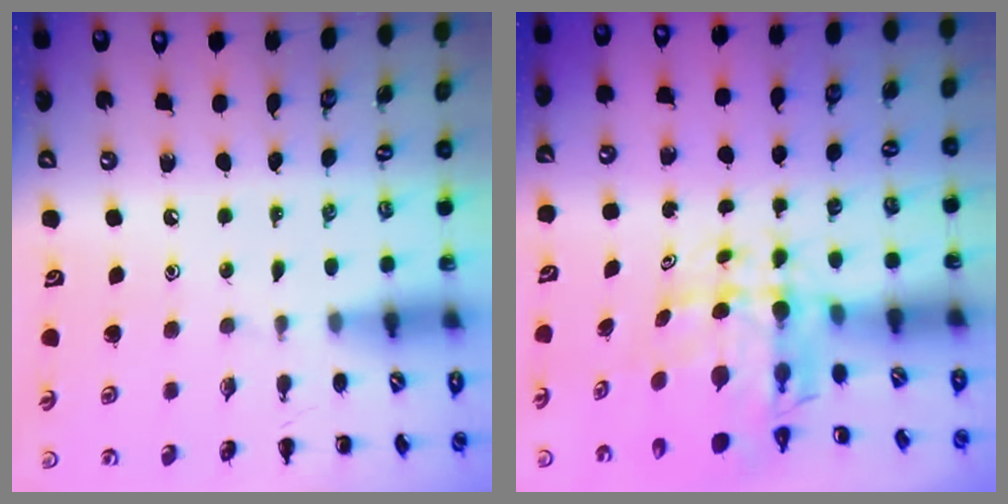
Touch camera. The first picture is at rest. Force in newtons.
{"total": 7.8, "press": 7.3, "slide": 2.7}